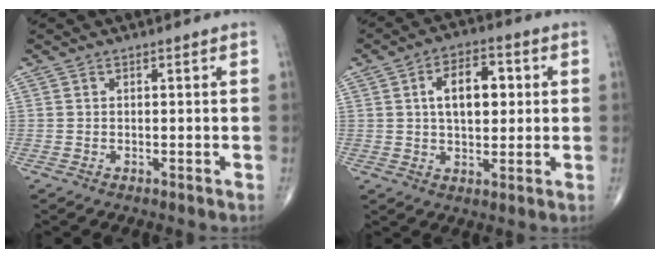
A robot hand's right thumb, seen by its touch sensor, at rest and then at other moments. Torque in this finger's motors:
{"motor_torque": [0.05, 2.41, 0.85, 0.01, 0.07]}